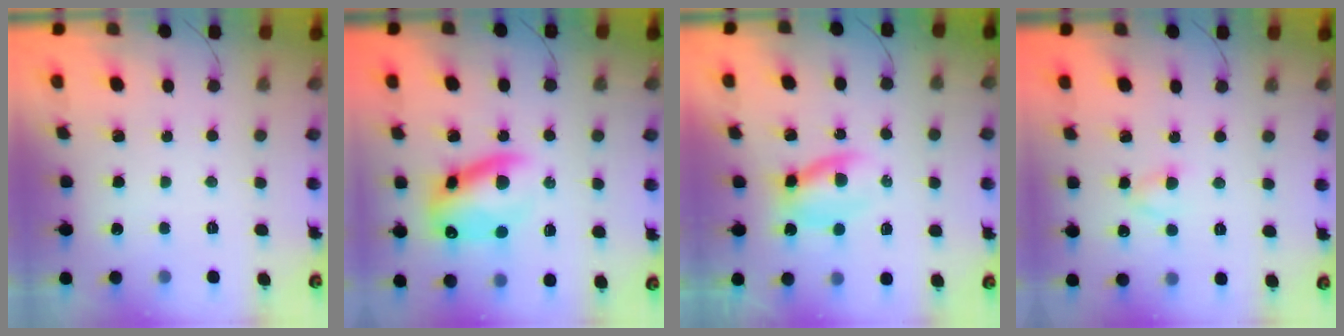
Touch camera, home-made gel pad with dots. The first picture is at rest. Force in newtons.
{"total": 12.3, "press": 11.9, "slide": 3.0}
{"total": 3.9, "press": 3.7, "slide": 1.3}
{"total": 3.0, "press": 2.8, "slide": 0.9}